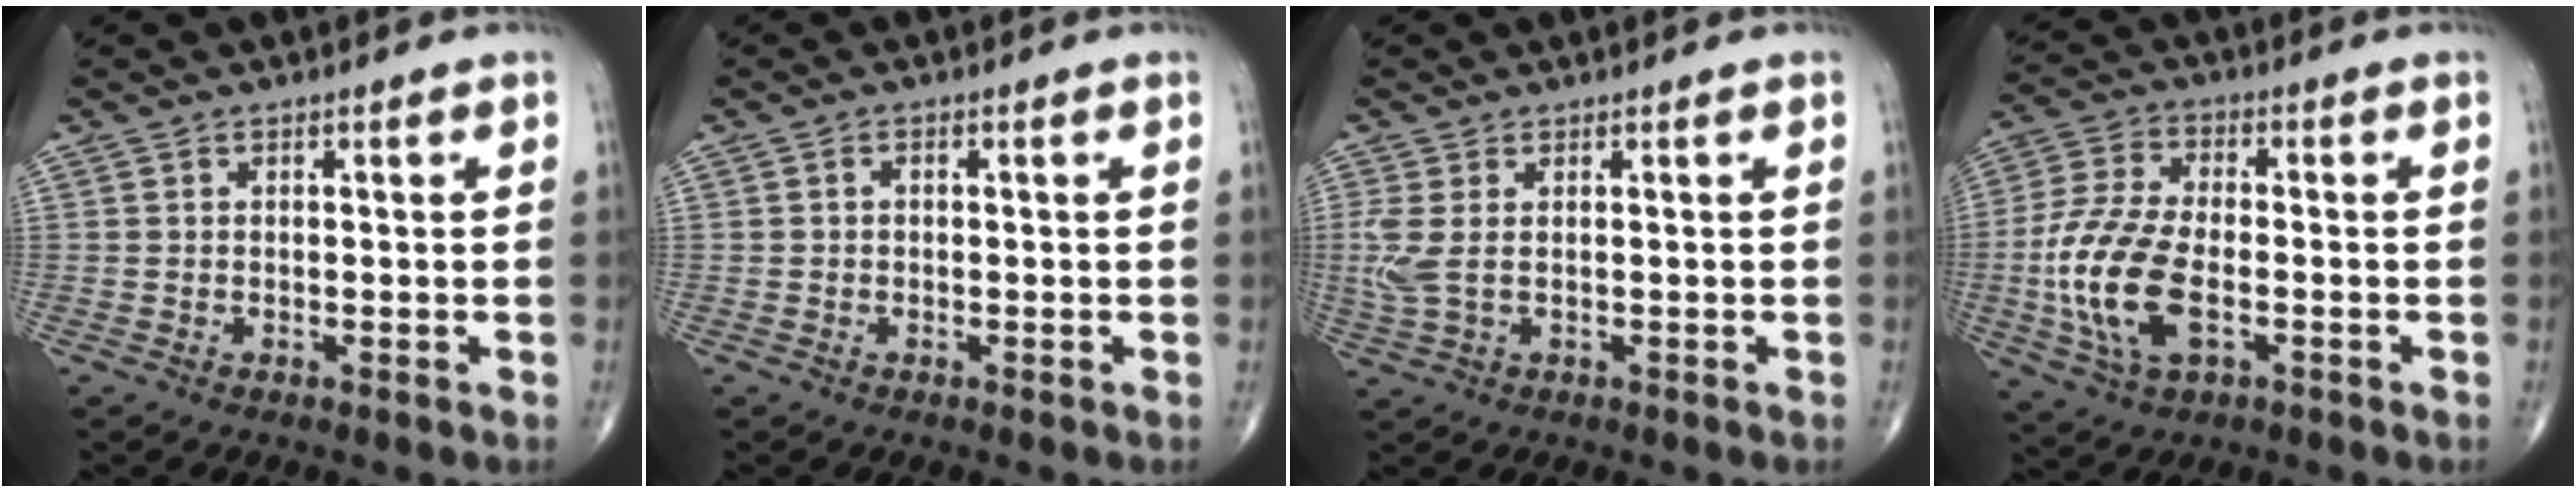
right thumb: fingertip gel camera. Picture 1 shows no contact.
{"total": 0.7, "force": [0.0, 0.5, 0.5], "torque": [-0.006, 0.002, -0.003]}
{"total": 4.2, "force": [0.5, 1.8, 3.8], "torque": [-0.114, 0.003, 0.016]}
{"total": 14.9, "force": [-3.2, 7.6, 12.4], "torque": [-0.271, 0.011, -0.059]}